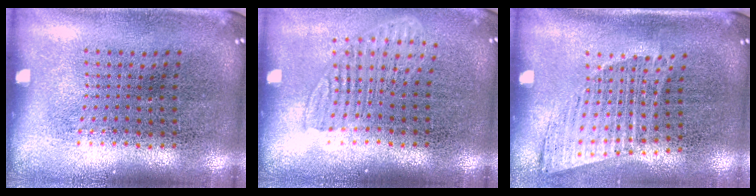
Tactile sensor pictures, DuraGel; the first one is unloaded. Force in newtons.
{"total": 1.3, "press": 1.1, "slide": 0.7}
{"total": 1.2, "press": 1.1, "slide": 0.6}